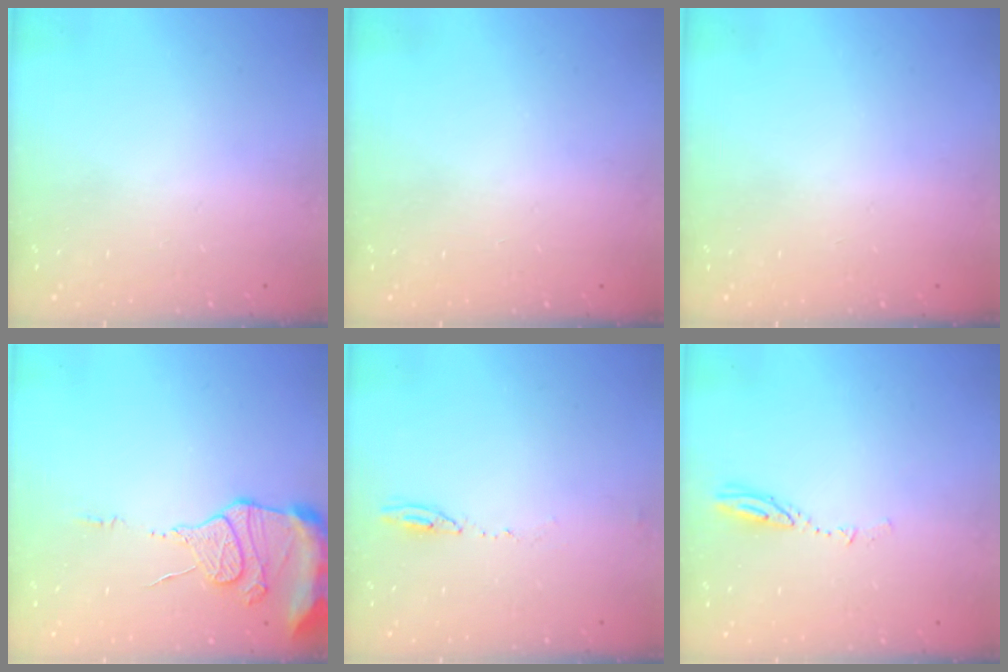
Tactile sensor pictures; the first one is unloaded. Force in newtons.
{"total": 0.0}
{"total": 0.0}
{"total": 12.5, "press": 12.4, "slide": 1.1}
{"total": 4.6, "press": 4.3, "slide": 1.6}
{"total": 3.9, "press": 3.9, "slide": 0.3}